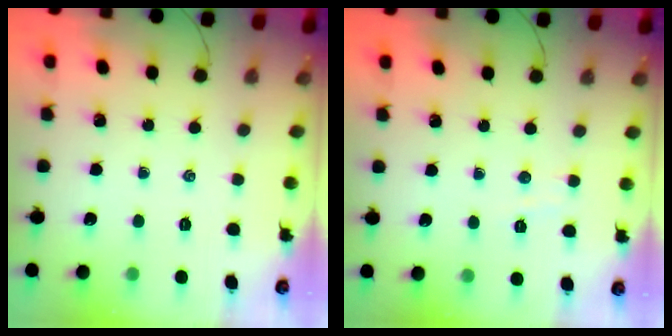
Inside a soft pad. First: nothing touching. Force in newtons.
{"total": 2.4, "press": 2.3, "slide": 0.6}